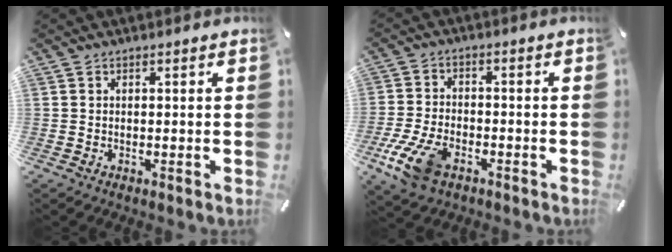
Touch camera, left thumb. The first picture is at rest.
{"total": 10.3, "force": [-5.1, 5.8, 6.8], "torque": [-0.152, 0.012, -0.093]}